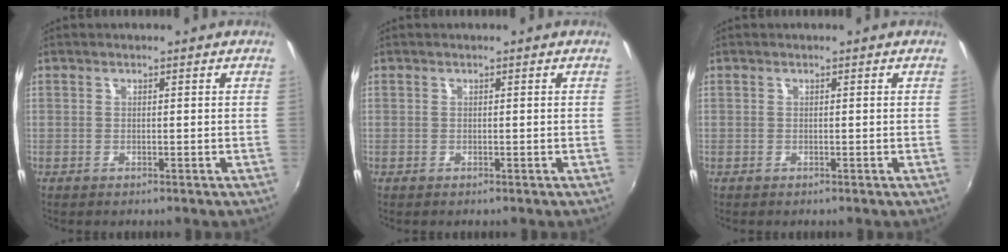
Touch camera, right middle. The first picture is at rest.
{"total": 0.0}
{"total": 0.0}